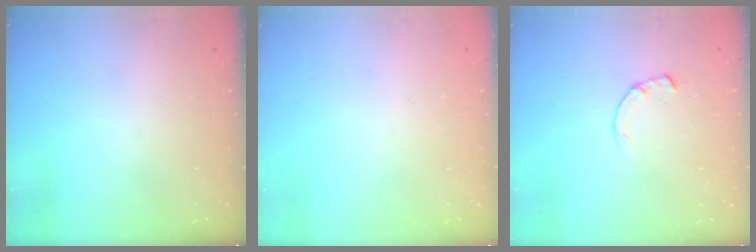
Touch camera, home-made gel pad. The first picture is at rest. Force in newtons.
{"total": 0.0}
{"total": 0.8, "press": 0.8, "slide": 0.2}